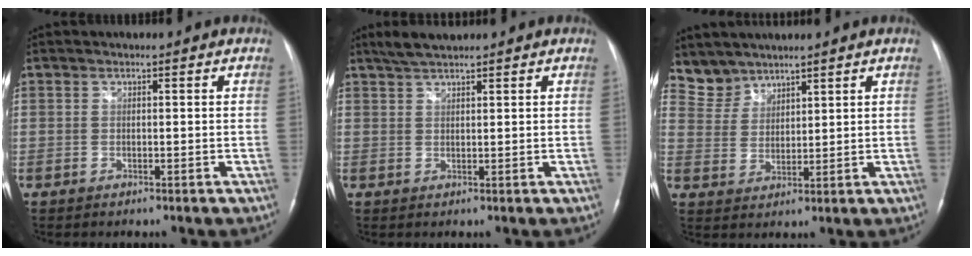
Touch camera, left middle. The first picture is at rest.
{"total": 3.2, "force": [2.8, 0.2, 1.5], "torque": [-0.035, 0.007, 0.057]}
{"total": 4.8, "force": [4.3, 1.9, -0.6], "torque": [0.011, 0.011, 0.096]}